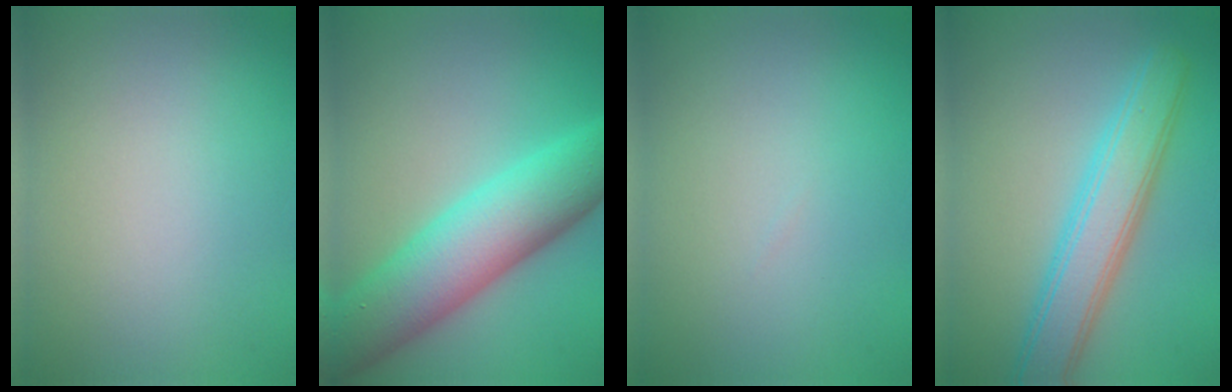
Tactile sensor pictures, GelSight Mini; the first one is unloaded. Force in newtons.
{"total": 9.7, "press": 9.7, "slide": 0.2}
{"total": 0.0}
{"total": 5.2, "press": 5.2, "slide": 0.1}